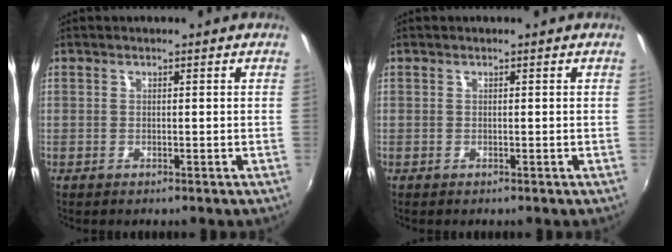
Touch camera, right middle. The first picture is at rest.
{"total": 0.0}